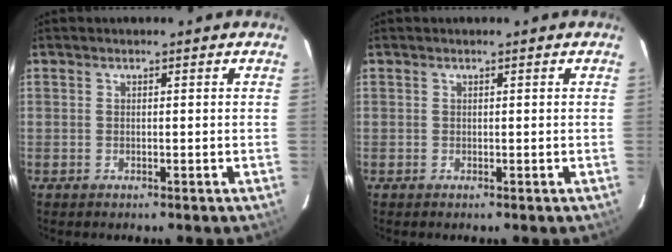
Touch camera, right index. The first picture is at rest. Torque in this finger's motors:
{"motor_torque": [0.14, 0.04, 0.04, 0.01]}